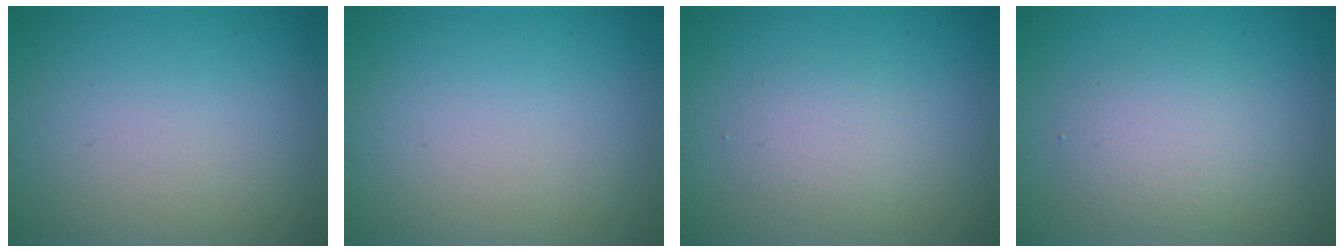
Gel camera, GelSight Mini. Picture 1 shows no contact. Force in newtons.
{"total": 0.0}
{"total": 1.9, "press": 1.9, "slide": 0.2}
{"total": 2.6, "press": 2.6, "slide": 0.3}